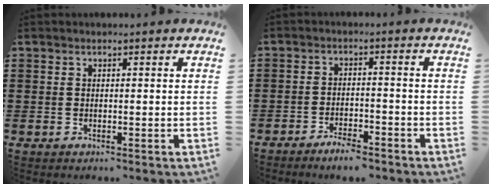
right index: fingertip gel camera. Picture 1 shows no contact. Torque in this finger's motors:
{"motor_torque": [0.09, 0.45, 0.28, 0.07]}